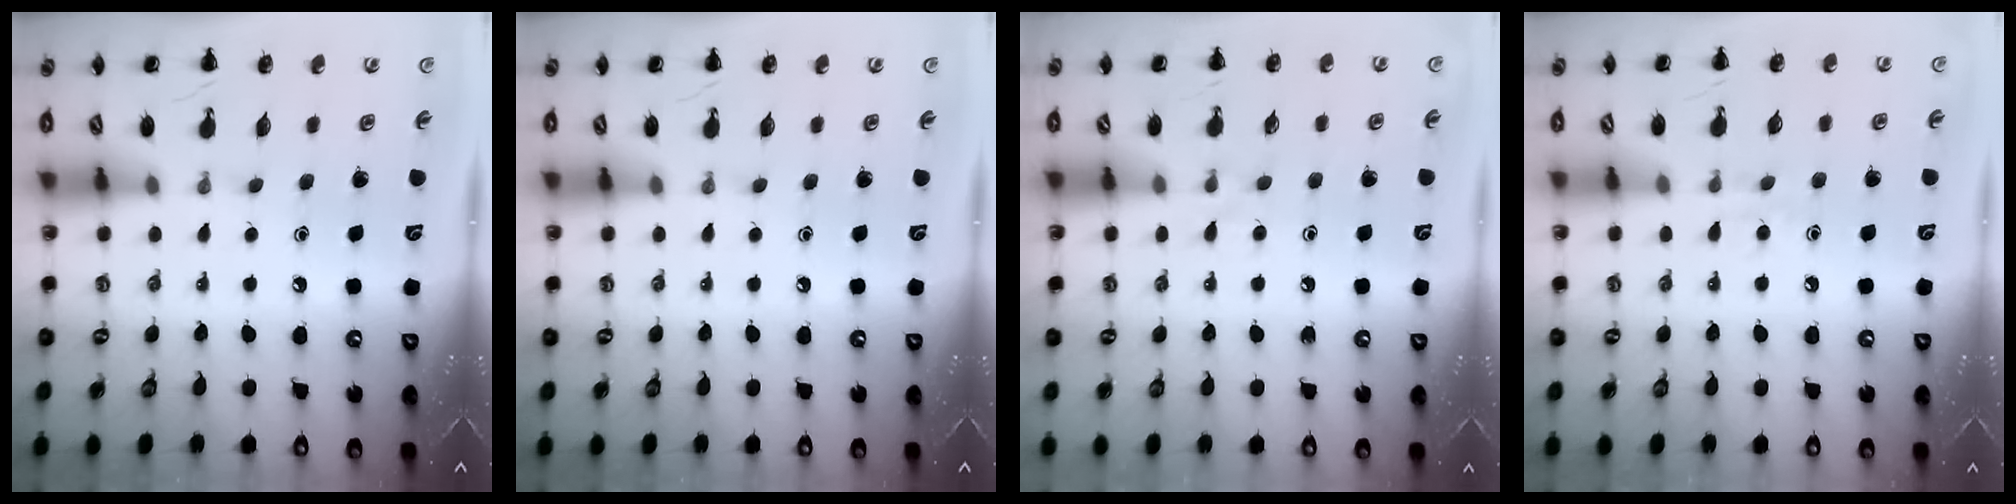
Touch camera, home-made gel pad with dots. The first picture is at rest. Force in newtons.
{"total": 0.0}
{"total": 3.7, "press": 3.3, "slide": 1.6}
{"total": 2.9, "press": 2.7, "slide": 1.1}